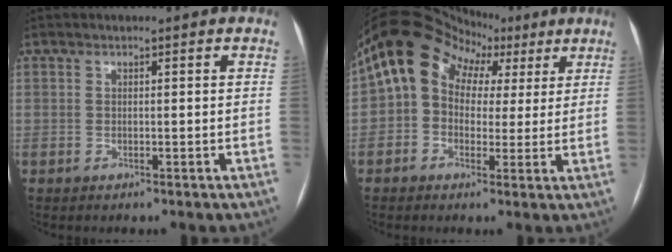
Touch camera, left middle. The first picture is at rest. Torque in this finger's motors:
{"motor_torque": [0.97, -0.75, 1.06, 0.21]}